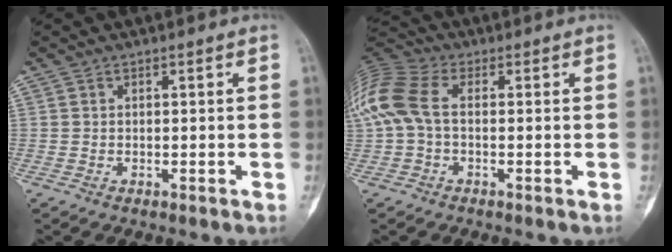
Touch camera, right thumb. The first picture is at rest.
{"total": 12.1, "force": [0.6, 7.5, 9.5], "torque": [-0.232, 0.030, 0.006]}